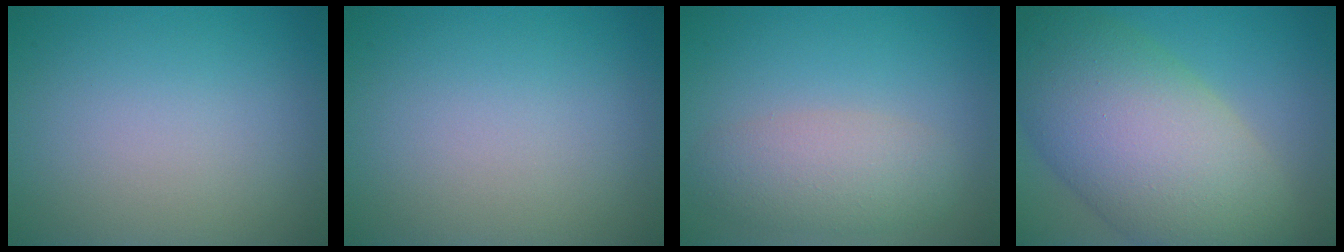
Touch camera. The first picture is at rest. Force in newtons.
{"total": 0.0}
{"total": 3.9, "press": 3.9, "slide": 0.1}
{"total": 12.9, "press": 12.9, "slide": 0.5}